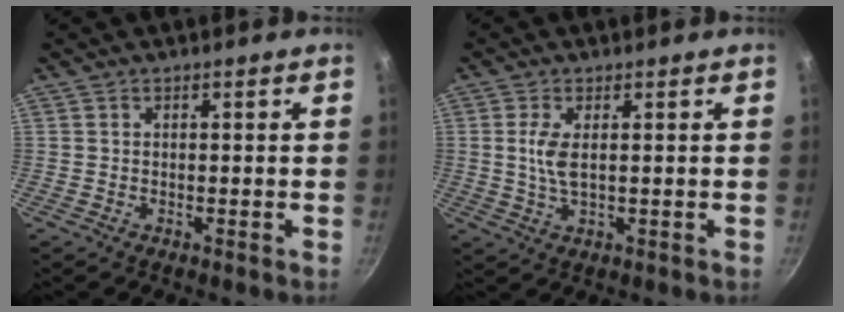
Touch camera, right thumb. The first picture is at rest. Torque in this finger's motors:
{"motor_torque": [-0.14, 0.26, 0.34, 0.29, -0.07]}